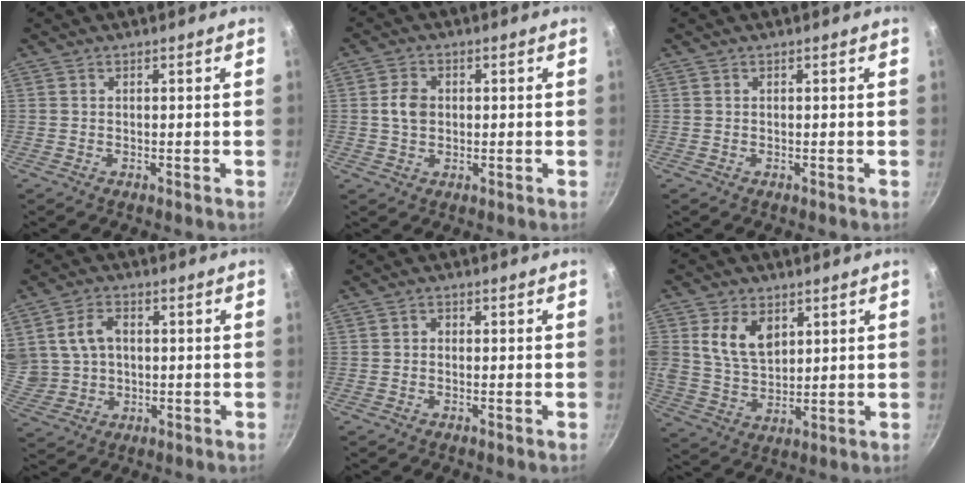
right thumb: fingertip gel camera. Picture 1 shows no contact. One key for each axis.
{"total": 4.4, "fx": 0.3, "fy": 3.3, "fz": 2.9, "tx": -0.044, "ty": 0.005, "tz": 0.002}
{"total": 0.0}
{"total": 11.4, "fx": 2.2, "fy": 9.0, "fz": 6.6, "tx": -0.121, "ty": 0.004, "tz": 0.053}
{"total": 1.2, "fx": -0.1, "fy": 1.0, "fz": 0.5, "tx": -0.008, "ty": 0.005, "tz": -0.004}
{"total": 10.1, "fx": 3.7, "fy": 6.9, "fz": 6.4, "tx": -0.102, "ty": -0.023, "tz": 0.074}